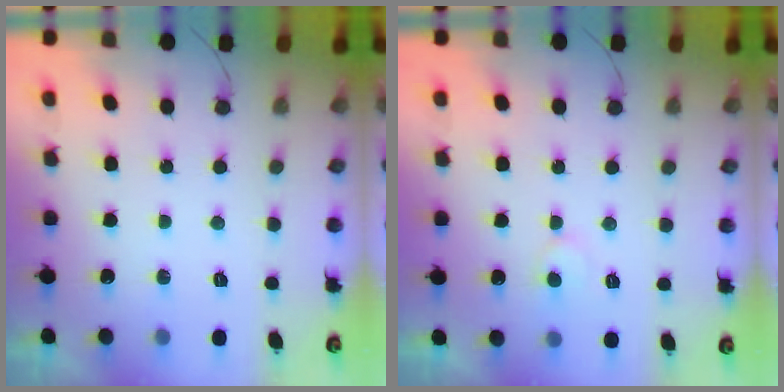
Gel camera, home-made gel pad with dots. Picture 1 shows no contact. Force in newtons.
{"total": 6.6, "press": 6.6, "slide": 0.4}